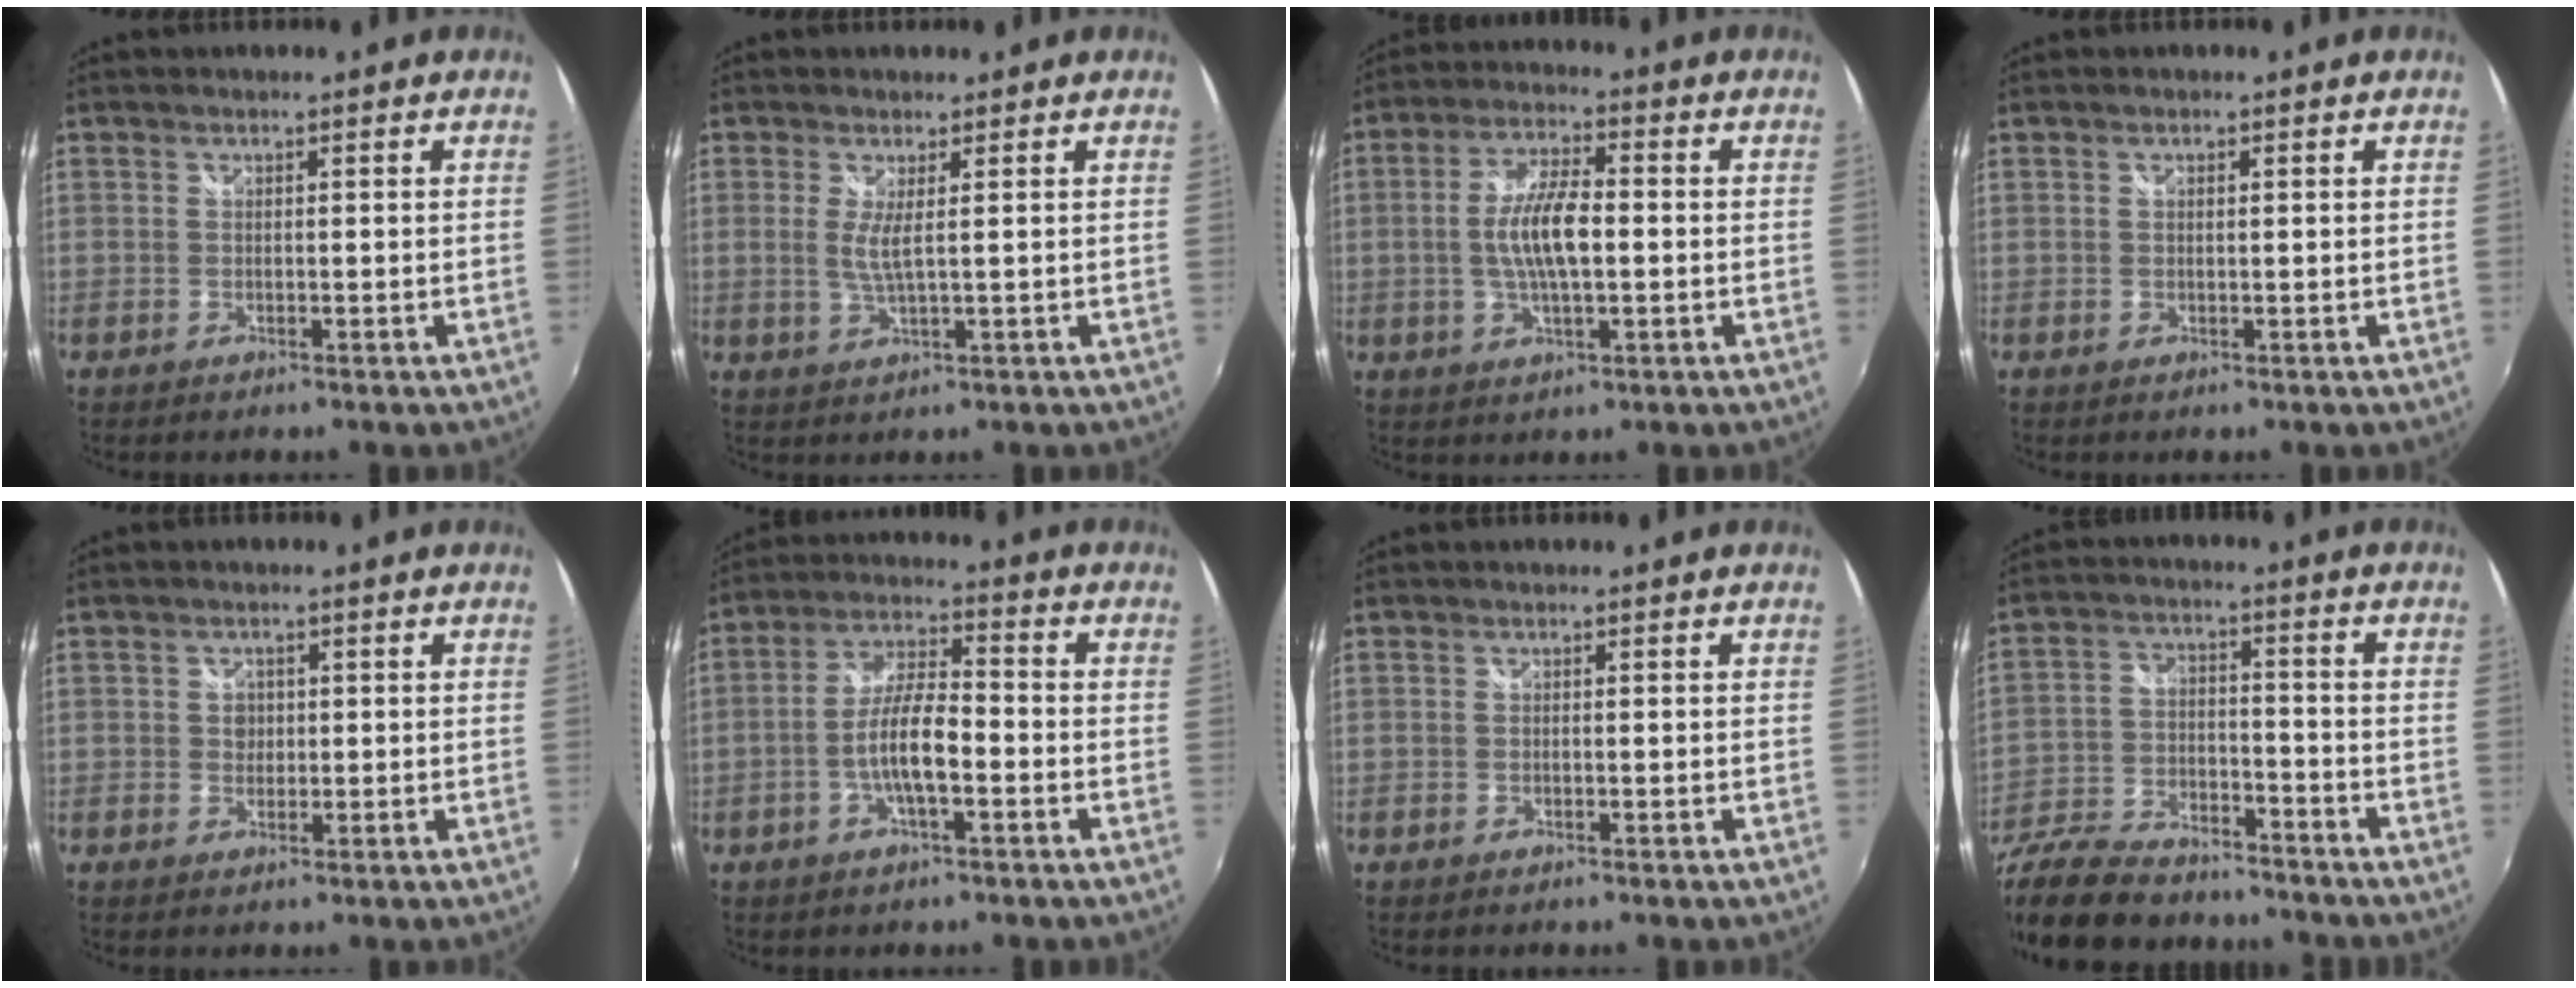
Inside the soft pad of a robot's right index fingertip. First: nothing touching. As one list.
[{"total": 2.9, "force": [0.6, 0.0, 2.9], "torque": [-0.057, -0.010, 0.008]}, {"total": 9.1, "force": [-0.6, 3.0, 8.5], "torque": [-0.166, 0.004, -0.012]}, {"total": 0.6, "force": [0.3, 0.2, 0.5], "torque": [-0.009, 0.002, 0.003]}, {"total": 2.0, "force": [0.1, 1.9, 0.6], "torque": [-0.006, 0.003, 0.000]}, {"total": 8.1, "force": [-2.7, 2.1, 7.3], "torque": [-0.148, 0.006, -0.049]}, {"total": 0.0}, {"total": 21.9, "force": [-17.4, 8.3, 10.3], "torque": [-0.237, -0.027, -0.292]}]